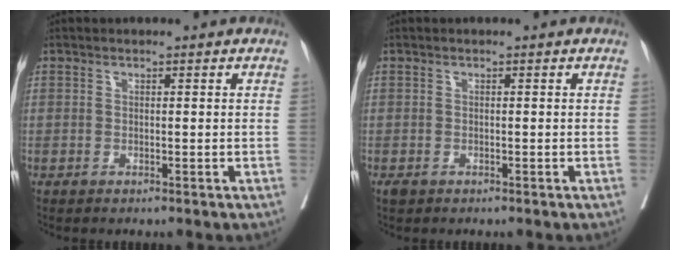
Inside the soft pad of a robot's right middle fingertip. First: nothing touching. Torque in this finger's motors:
{"motor_torque": [0.53, -0.65, 0.10, 0.06]}